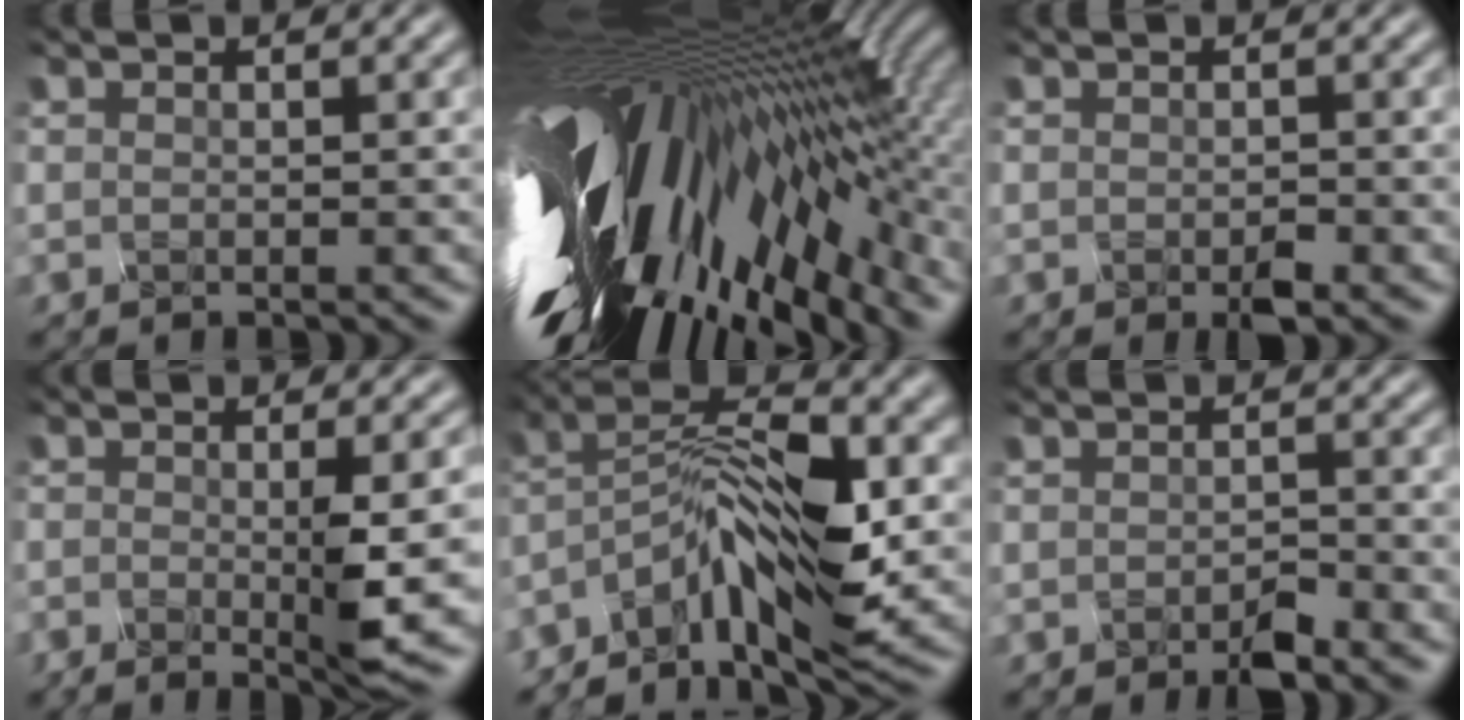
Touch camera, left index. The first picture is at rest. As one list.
[{"total": 17.9, "force": [-3.2, 7.8, 15.8], "torque": [-0.290, -0.038, -0.035]}, {"total": 1.4, "force": [-1.3, -0.5, 0.3], "torque": [-0.024, -0.003, 0.003]}, {"total": 4.4, "force": [-1.8, -0.1, 4.0], "torque": [-0.080, -0.009, -0.007]}, {"total": 9.5, "force": [-4.8, 2.9, 7.7], "torque": [-0.136, 0.012, -0.078]}, {"total": 2.1, "force": [-2.0, -0.4, 0.3], "torque": [-0.023, -0.006, -0.012]}]